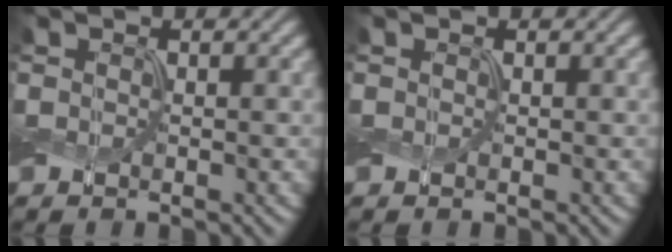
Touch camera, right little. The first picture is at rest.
{"total": 0.0}